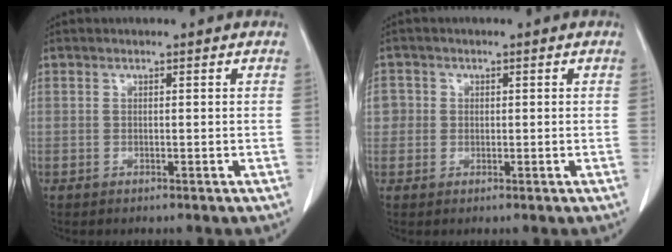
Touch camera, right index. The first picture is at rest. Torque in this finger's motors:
{"motor_torque": [0.08, -0.01, 0.03, 0.01]}